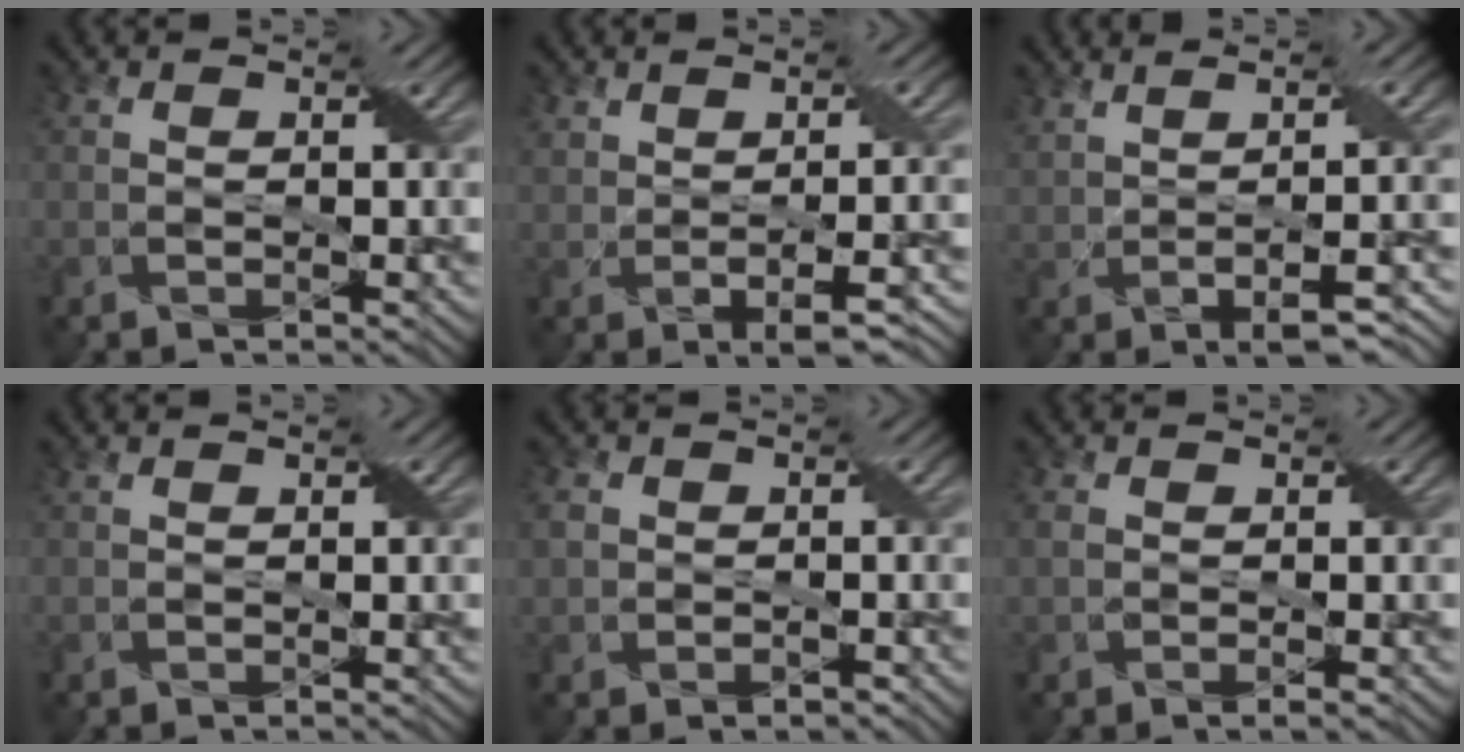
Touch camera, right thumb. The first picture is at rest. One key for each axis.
{"total": 5.4, "fx": -0.4, "fy": 2.2, "fz": 5.0, "tx": -0.087, "ty": -0.002, "tz": 0.001}
{"total": 8.5, "fx": 0.5, "fy": 2.7, "fz": 8.0, "tx": -0.108, "ty": 0.021, "tz": 0.018}
{"total": 0.0}
{"total": 3.2, "fx": -0.5, "fy": 2.7, "fz": 1.6, "tx": -0.043, "ty": -0.003, "tz": -0.007}
{"total": 2.1, "fx": -0.4, "fy": 1.2, "fz": 1.7, "tx": -0.037, "ty": -0.002, "tz": -0.005}